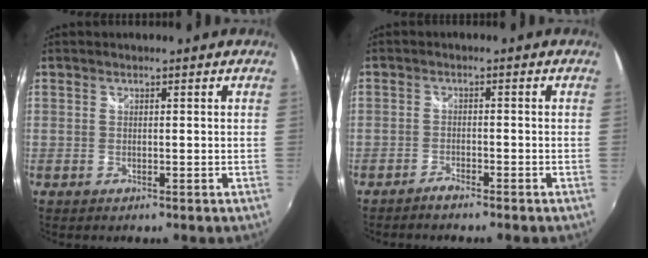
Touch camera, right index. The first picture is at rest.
{"total": 2.2, "force": [-2.1, 0.2, 0.6], "torque": [-0.025, -0.003, -0.040]}